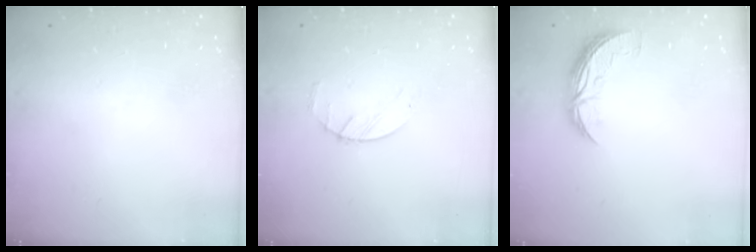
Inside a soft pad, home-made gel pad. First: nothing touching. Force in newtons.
{"total": 2.4, "press": 2.3, "slide": 0.3}
{"total": 9.2, "press": 9.2, "slide": 0.1}